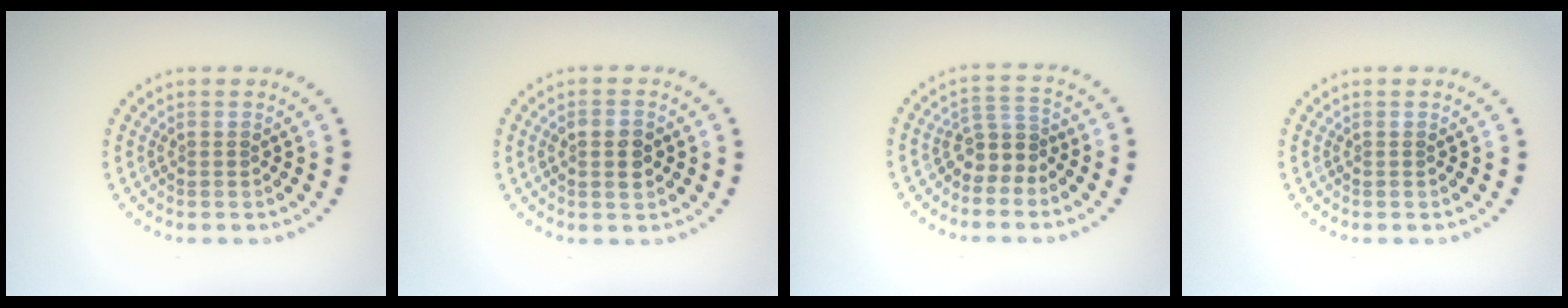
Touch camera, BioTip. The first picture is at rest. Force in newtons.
{"total": 2.2, "press": 2.2, "slide": 0.2}
{"total": 2.7, "press": 2.1, "slide": 1.8}
{"total": 0.0}